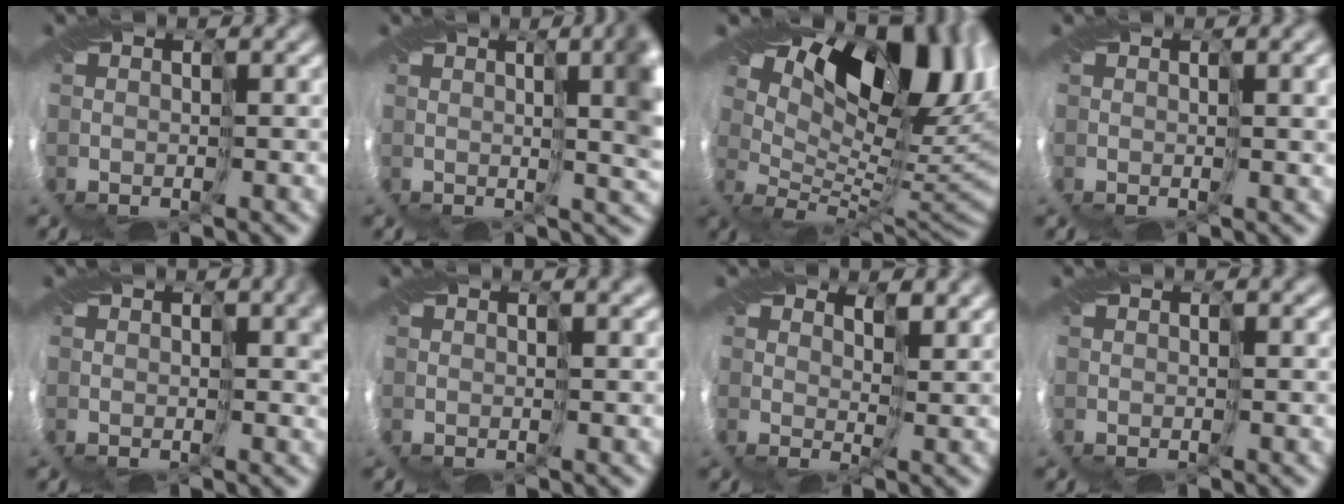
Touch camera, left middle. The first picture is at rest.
{"total": 7.1, "force": [1.8, 1.8, 6.6], "torque": [-0.062, 0.015, 0.025]}
{"total": 12.5, "force": [7.1, 5.1, 8.9], "torque": [-0.119, 0.014, 0.122]}
{"total": 2.9, "force": [1.2, 0.6, 2.6], "torque": [-0.043, 0.002, 0.022]}
{"total": 3.5, "force": [1.1, 1.5, 3.0], "torque": [-0.044, 0.001, 0.019]}
{"total": 1.8, "force": [1.3, 0.1, 1.2], "torque": [-0.018, 0.008, 0.023]}
{"total": 1.7, "force": [1.7, -0.1, 0.4], "torque": [-0.007, 0.004, 0.027]}
{"total": 0.5, "force": [0.3, 0.0, 0.5], "torque": [-0.008, 0.004, 0.004]}